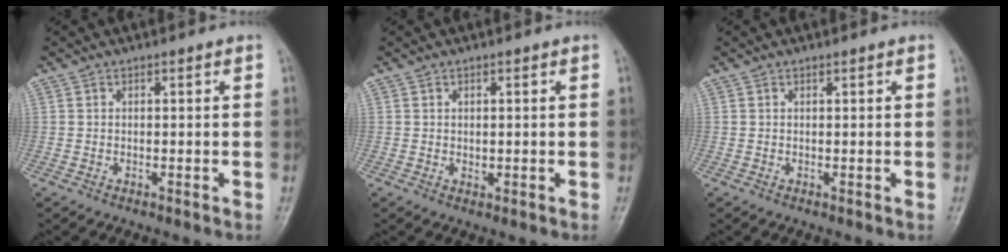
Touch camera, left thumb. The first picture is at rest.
{"total": 1.0, "force": [0.3, 0.7, 0.6], "torque": [-0.008, -0.003, 0.007]}
{"total": 0.0}